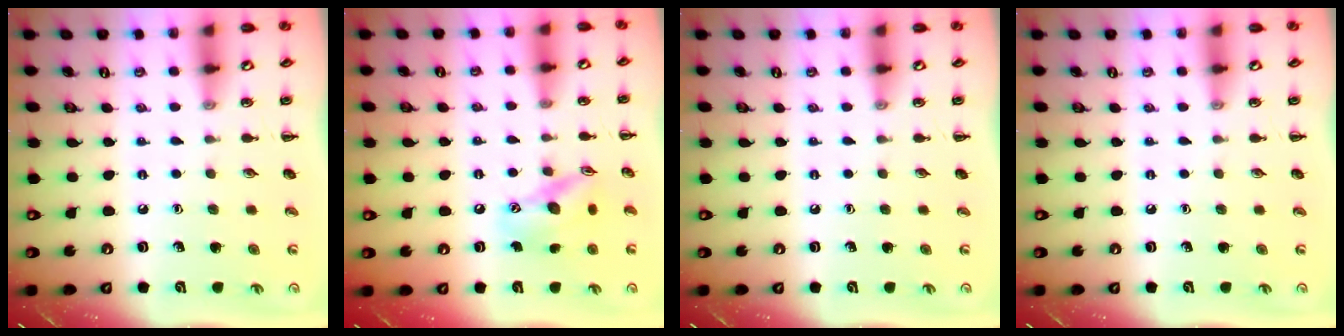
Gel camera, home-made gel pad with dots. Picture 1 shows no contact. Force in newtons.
{"total": 13.7, "press": 13.5, "slide": 2.2}
{"total": 0.0}
{"total": 0.0}